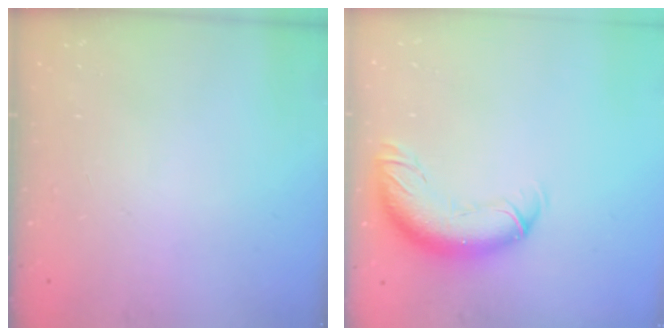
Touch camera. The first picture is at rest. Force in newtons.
{"total": 13.3, "press": 13.0, "slide": 2.9}